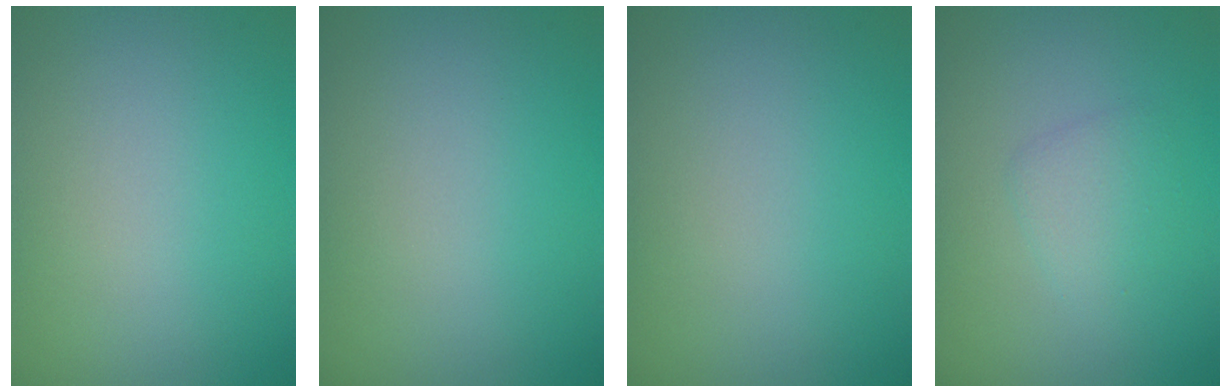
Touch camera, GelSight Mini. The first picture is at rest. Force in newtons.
{"total": 0.0}
{"total": 0.0}
{"total": 1.6, "press": 1.6, "slide": 0.0}